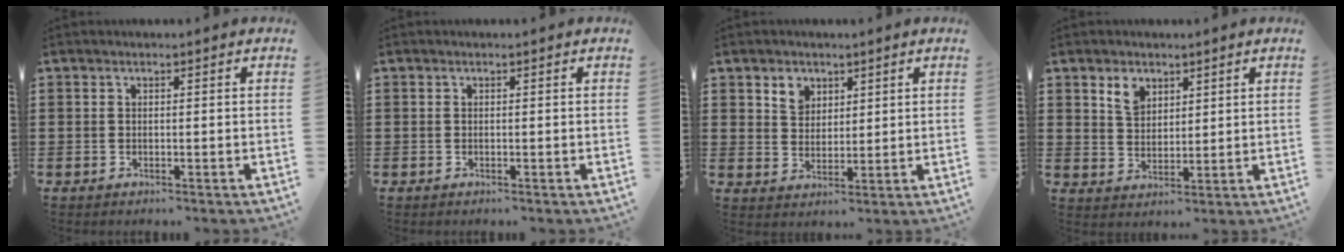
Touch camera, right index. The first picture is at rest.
{"total": 0.0}
{"total": 3.9, "force": [2.5, 2.8, 1.0], "torque": [-0.024, 0.008, 0.045]}
{"total": 4.1, "force": [2.7, 2.7, 1.6], "torque": [-0.035, 0.006, 0.048]}